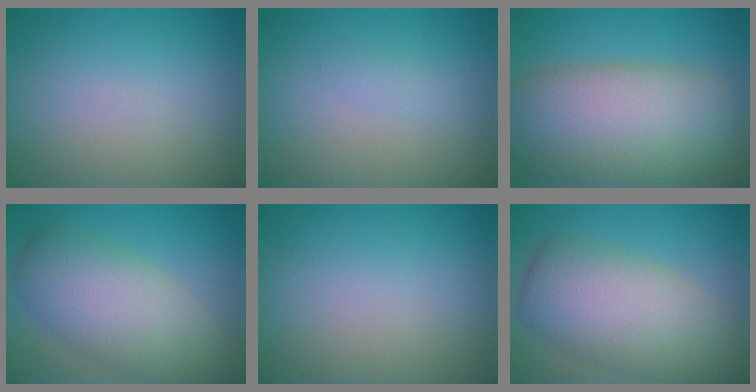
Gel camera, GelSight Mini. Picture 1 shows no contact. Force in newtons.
{"total": 0.9, "press": 0.9, "slide": 0.0}
{"total": 12.4, "press": 12.4, "slide": 0.7}
{"total": 7.4, "press": 7.4, "slide": 0.6}
{"total": 0.0}
{"total": 9.0, "press": 9.0, "slide": 0.7}